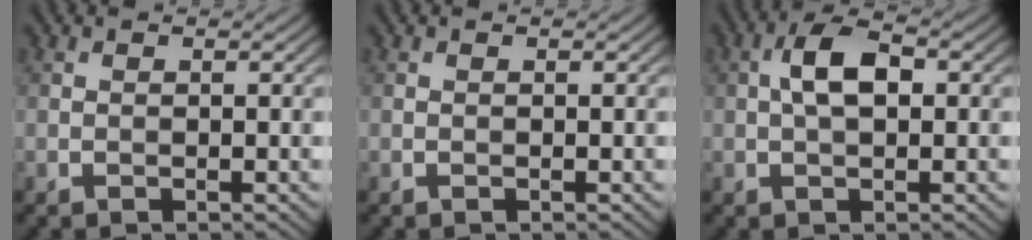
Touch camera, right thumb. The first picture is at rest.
{"total": 0.0}
{"total": 4.8, "force": [0.5, 2.3, 4.2], "torque": [-0.084, 0.010, 0.004]}